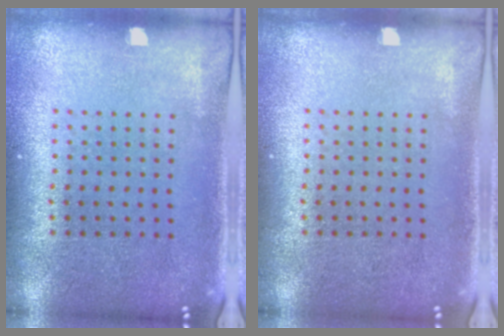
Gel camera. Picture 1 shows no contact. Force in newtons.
{"total": 0.0}